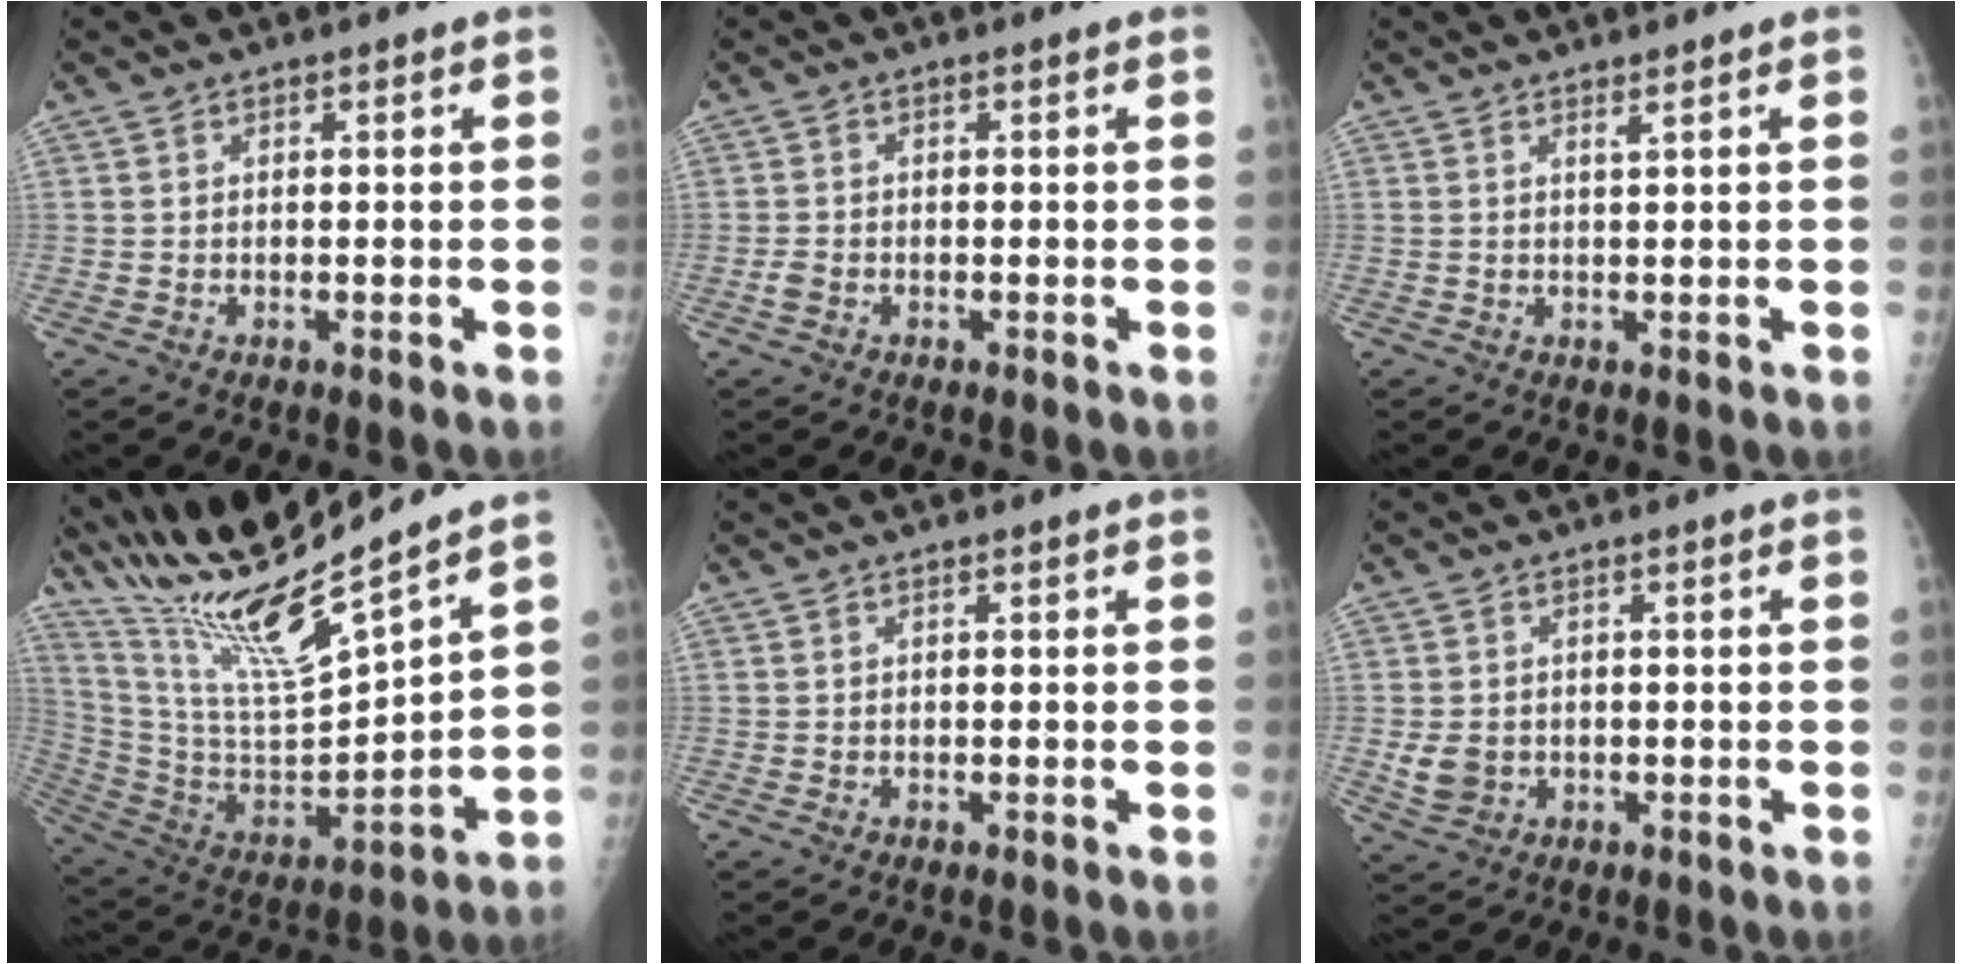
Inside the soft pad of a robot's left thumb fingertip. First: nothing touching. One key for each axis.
{"total": 1.8, "fx": -0.8, "fy": 1.3, "fz": 1.0, "tx": -0.022, "ty": 0.002, "tz": -0.016}
{"total": 0.7, "fx": 0.5, "fy": -0.2, "fz": 0.4, "tx": -0.010, "ty": -0.011, "tz": 0.009}
{"total": 21.1, "fx": 18.0, "fy": 0.5, "fz": 11.1, "tx": -0.190, "ty": -0.094, "tz": 0.345}
{"total": 0.0}
{"total": 4.5, "fx": -0.5, "fy": 3.8, "fz": 2.3, "tx": -0.036, "ty": 0.000, "tz": -0.001}